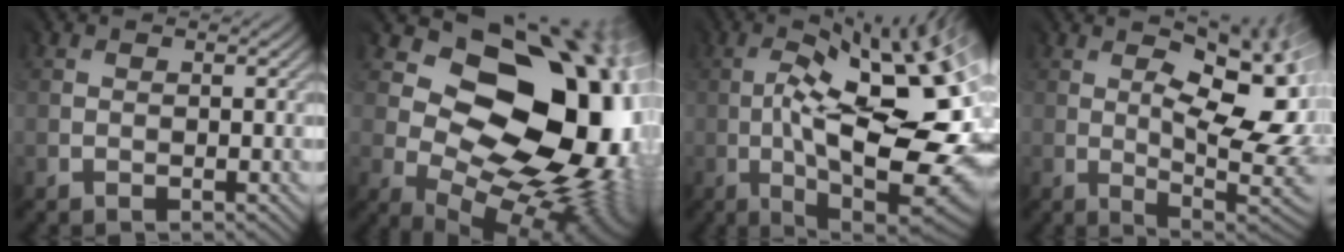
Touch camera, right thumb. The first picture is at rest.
{"total": 17.4, "force": [1.7, 12.4, 12.0], "torque": [-0.121, -0.009, 0.063]}
{"total": 17.0, "force": [-3.0, 5.2, 15.9], "torque": [-0.232, 0.001, -0.041]}
{"total": 13.9, "force": [0.6, 5.5, 12.8], "torque": [-0.180, 0.025, 0.034]}